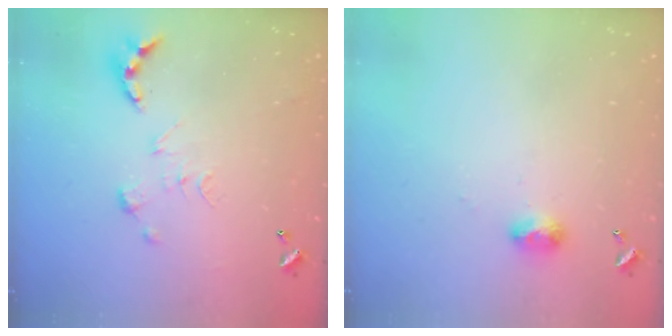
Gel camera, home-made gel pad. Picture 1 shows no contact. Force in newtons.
{"total": 4.8, "press": 4.7, "slide": 0.7}